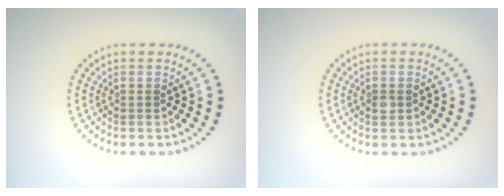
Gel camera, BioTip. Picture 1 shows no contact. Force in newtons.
{"total": 1.0, "press": 1.0, "slide": 0.0}